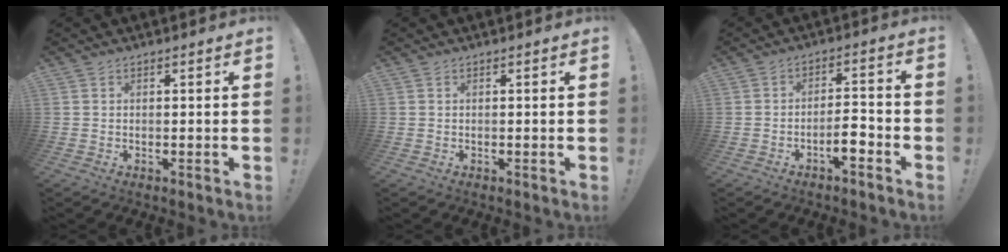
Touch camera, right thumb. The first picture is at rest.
{"total": 0.0}
{"total": 6.0, "force": [-3.2, 2.3, 4.5], "torque": [-0.058, 0.016, -0.054]}